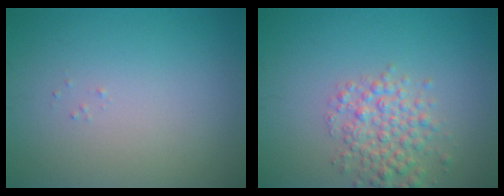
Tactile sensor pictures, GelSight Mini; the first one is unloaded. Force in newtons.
{"total": 3.6, "press": 3.6, "slide": 0.1}